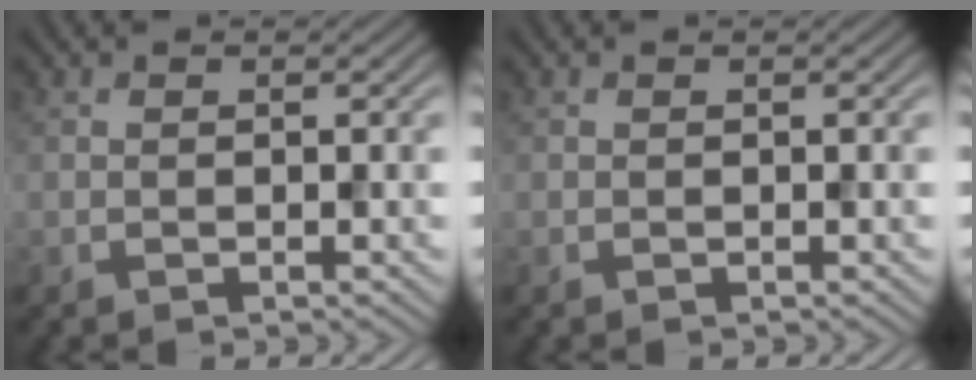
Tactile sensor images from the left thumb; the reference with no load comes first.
{"total": 0.0}